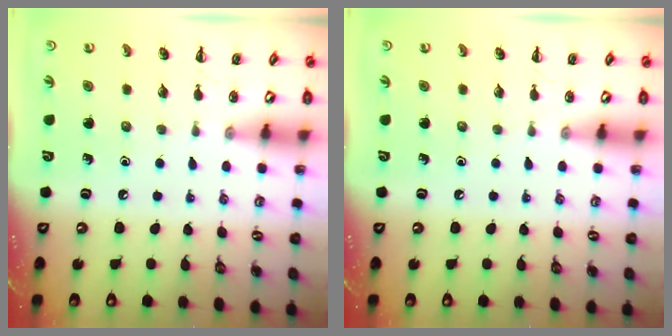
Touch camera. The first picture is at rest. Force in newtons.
{"total": 0.0}